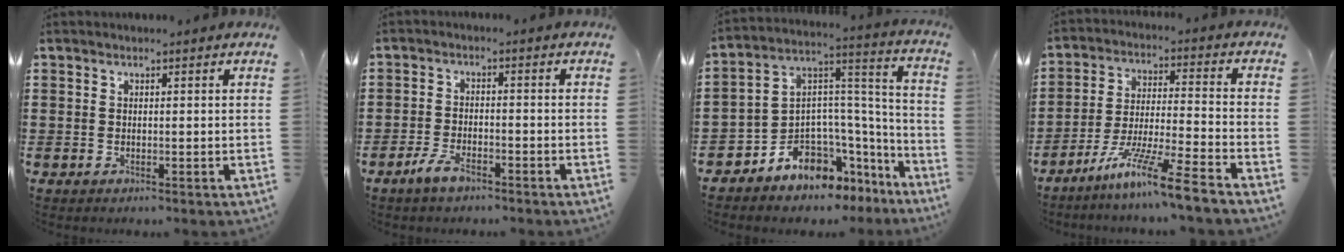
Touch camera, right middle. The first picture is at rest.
{"total": 3.8, "force": [-2.7, 1.3, 2.4], "torque": [-0.059, 0.000, -0.056]}
{"total": 5.6, "force": [-4.7, 3.1, 0.5], "torque": [-0.023, -0.013, -0.091]}
{"total": 10.3, "force": [-8.3, -0.4, 6.1], "torque": [-0.116, -0.001, -0.165]}